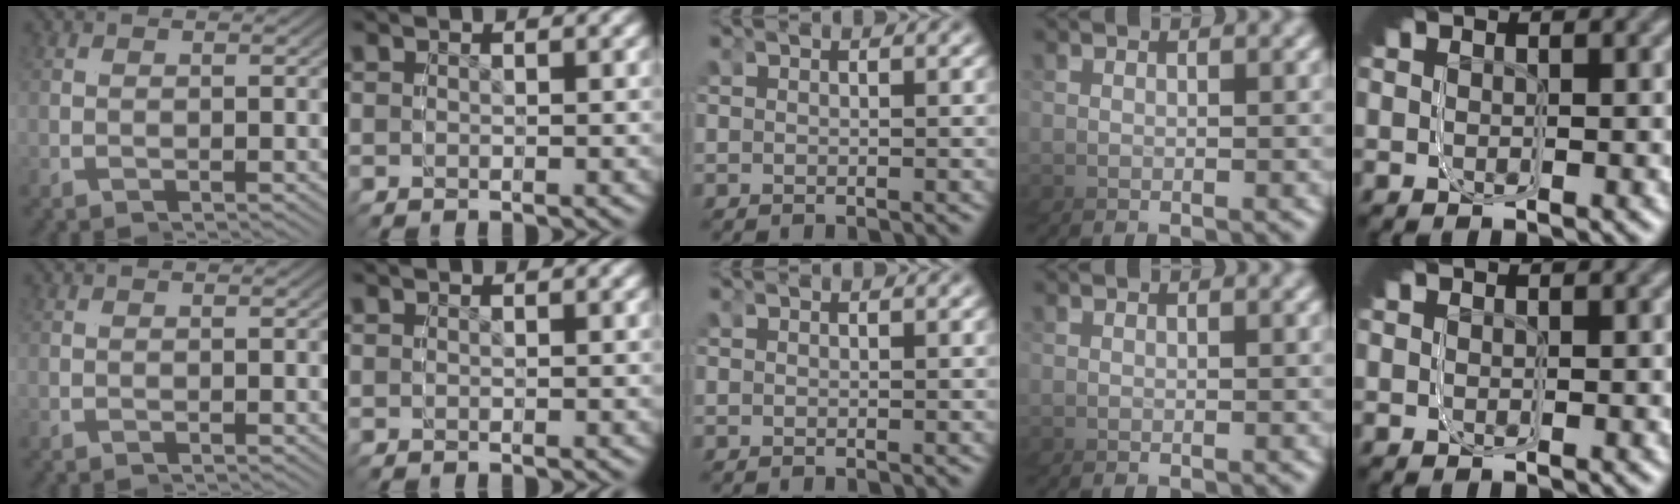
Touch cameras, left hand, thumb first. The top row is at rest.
{}